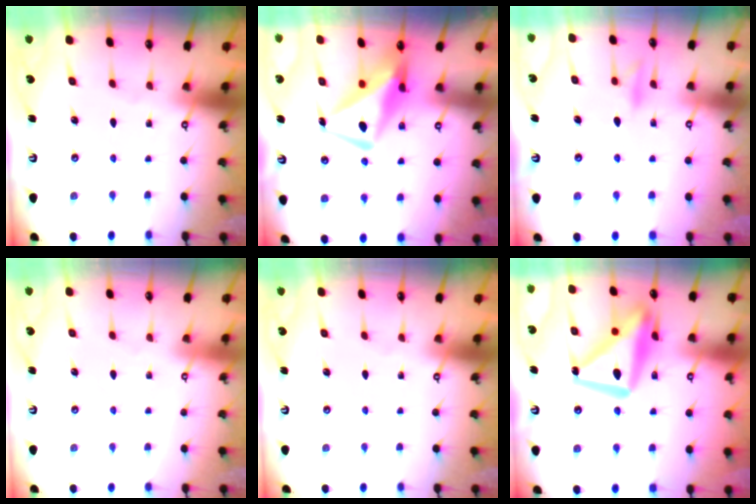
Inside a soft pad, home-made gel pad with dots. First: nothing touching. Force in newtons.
{"total": 12.0, "press": 11.9, "slide": 1.4}
{"total": 9.5, "press": 9.5, "slide": 0.9}
{"total": 3.9, "press": 3.9, "slide": 0.1}
{"total": 0.0}
{"total": 16.4, "press": 16.3, "slide": 1.8}